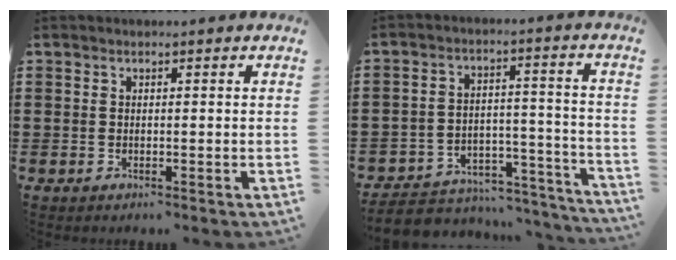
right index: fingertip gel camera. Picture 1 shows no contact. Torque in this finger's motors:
{"motor_torque": [-0.81, -0.94, -0.34, -0.02]}